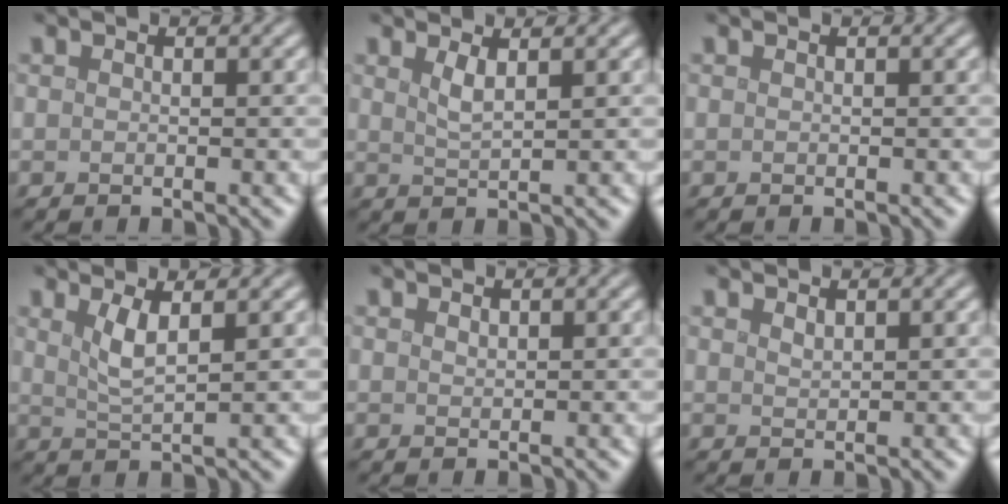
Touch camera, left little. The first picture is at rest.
{"total": 1.8, "force": [1.0, 0.5, 1.4], "torque": [-0.027, -0.003, 0.019]}
{"total": 0.0}
{"total": 2.7, "force": [1.2, 0.6, 2.3], "torque": [-0.043, -0.006, 0.026]}
{"total": 0.5, "force": [0.4, 0.2, 0.3], "torque": [-0.006, -0.002, 0.010]}
{"total": 0.8, "force": [0.7, 0.2, 0.3], "torque": [-0.007, -0.001, 0.016]}